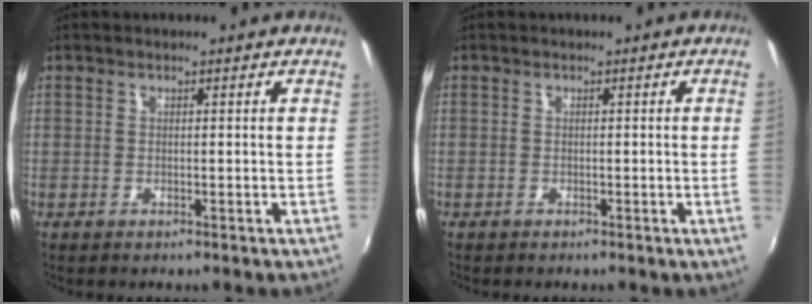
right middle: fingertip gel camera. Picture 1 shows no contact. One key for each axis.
{"total": 1.1, "fx": 0.0, "fy": -0.7, "fz": 0.9, "tx": -0.005, "ty": -0.009, "tz": 0.000}